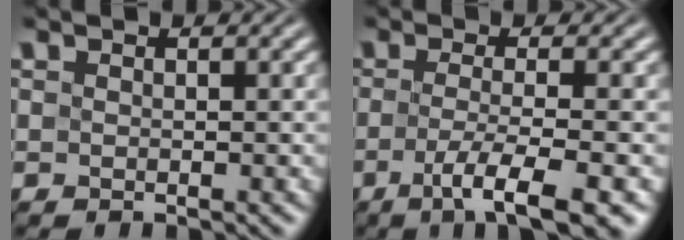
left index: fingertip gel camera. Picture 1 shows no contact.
{"total": 5.5, "force": [-2.3, 1.1, 4.9], "torque": [-0.080, -0.008, -0.045]}